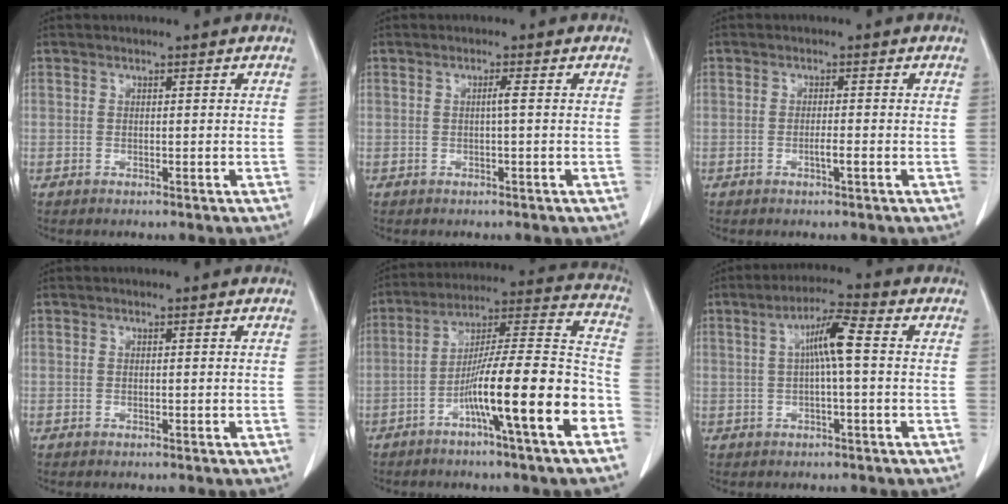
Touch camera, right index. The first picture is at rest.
{"total": 1.0, "force": [-0.1, -0.2, 1.0], "torque": [-0.016, 0.002, -0.002]}
{"total": 1.5, "force": [-0.6, -0.1, 1.4], "torque": [-0.028, -0.002, -0.011]}
{"total": 0.0}
{"total": 17.1, "force": [-7.2, 0.2, 15.5], "torque": [-0.247, 0.009, -0.121]}
{"total": 5.9, "force": [0.6, 0.2, 5.8], "torque": [-0.106, 0.015, 0.009]}